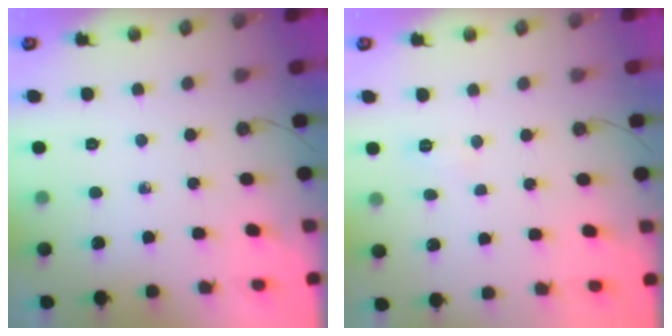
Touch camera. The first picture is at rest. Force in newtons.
{"total": 3.8, "press": 3.8, "slide": 0.5}